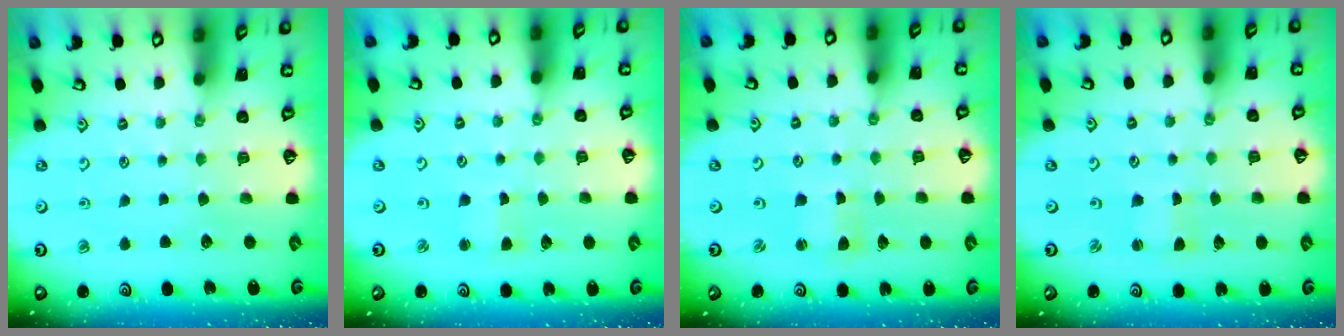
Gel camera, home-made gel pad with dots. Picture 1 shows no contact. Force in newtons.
{"total": 2.3, "press": 2.3, "slide": 0.4}
{"total": 2.1, "press": 2.1, "slide": 0.4}
{"total": 0.9, "press": 0.9, "slide": 0.0}